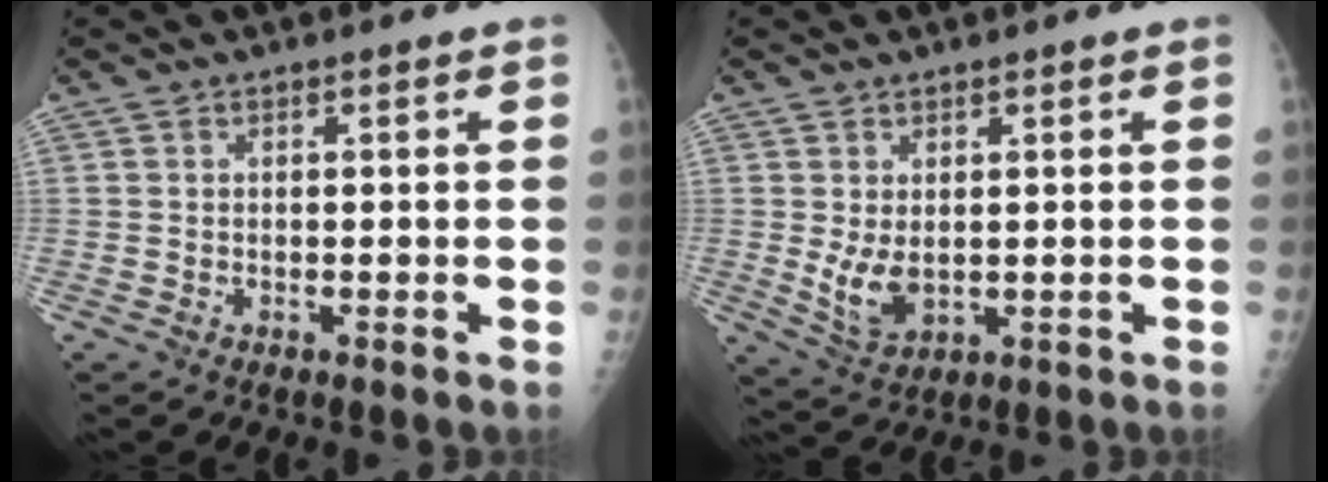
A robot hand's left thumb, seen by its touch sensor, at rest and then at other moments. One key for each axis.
{"total": 5.9, "fx": 0.5, "fy": 3.5, "fz": 4.7, "tx": -0.081, "ty": -0.015, "tz": 0.024}